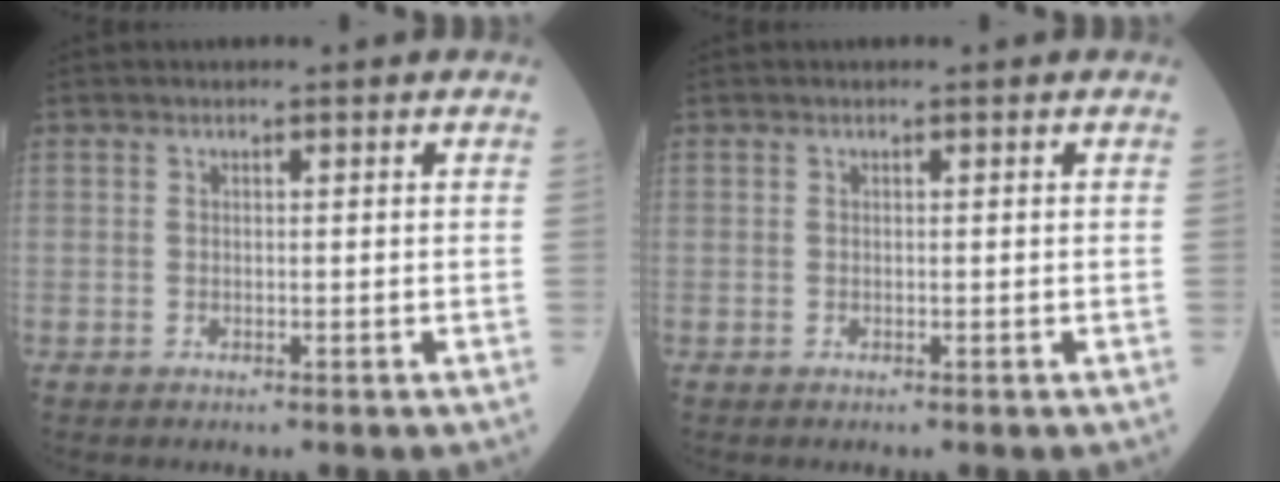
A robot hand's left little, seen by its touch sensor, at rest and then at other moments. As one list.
[{"total": 0.0}]